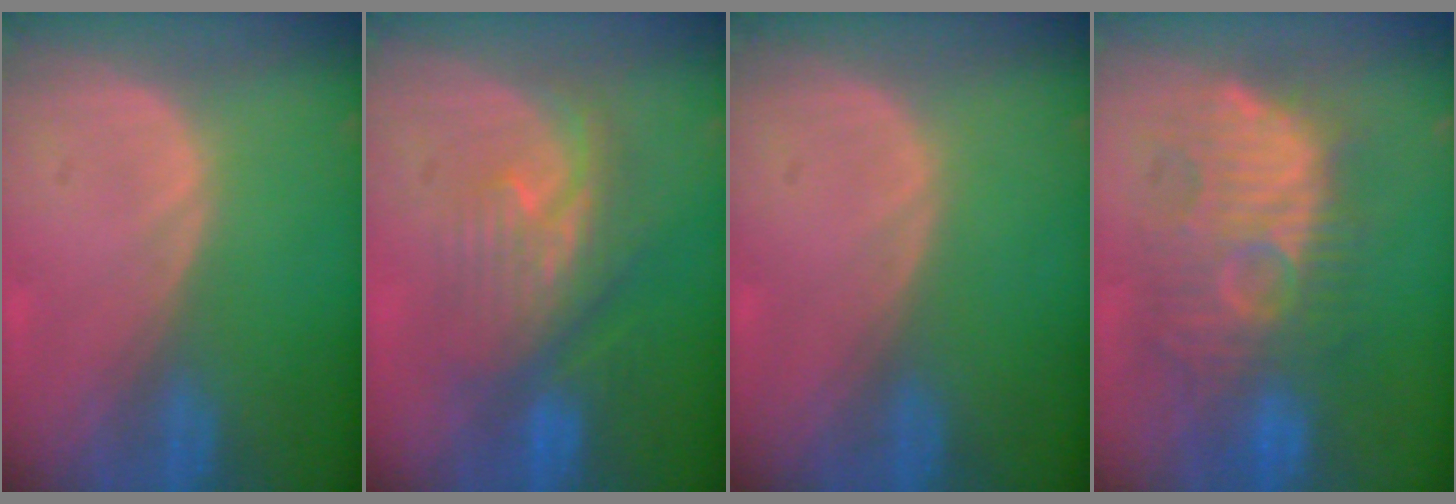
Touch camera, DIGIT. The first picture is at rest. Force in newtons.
{"total": 7.9, "press": 7.5, "slide": 2.5}
{"total": 0.0}
{"total": 11.2, "press": 11.0, "slide": 2.0}